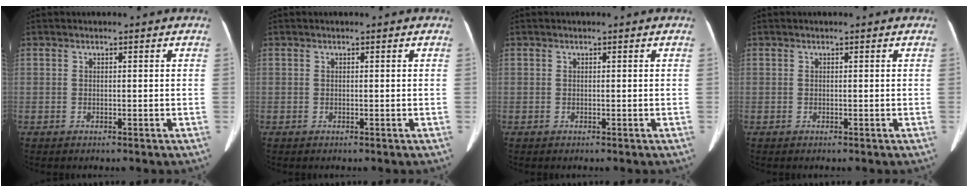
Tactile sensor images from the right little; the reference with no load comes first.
{"total": 0.0}
{"total": 0.0}
{"total": 0.0}